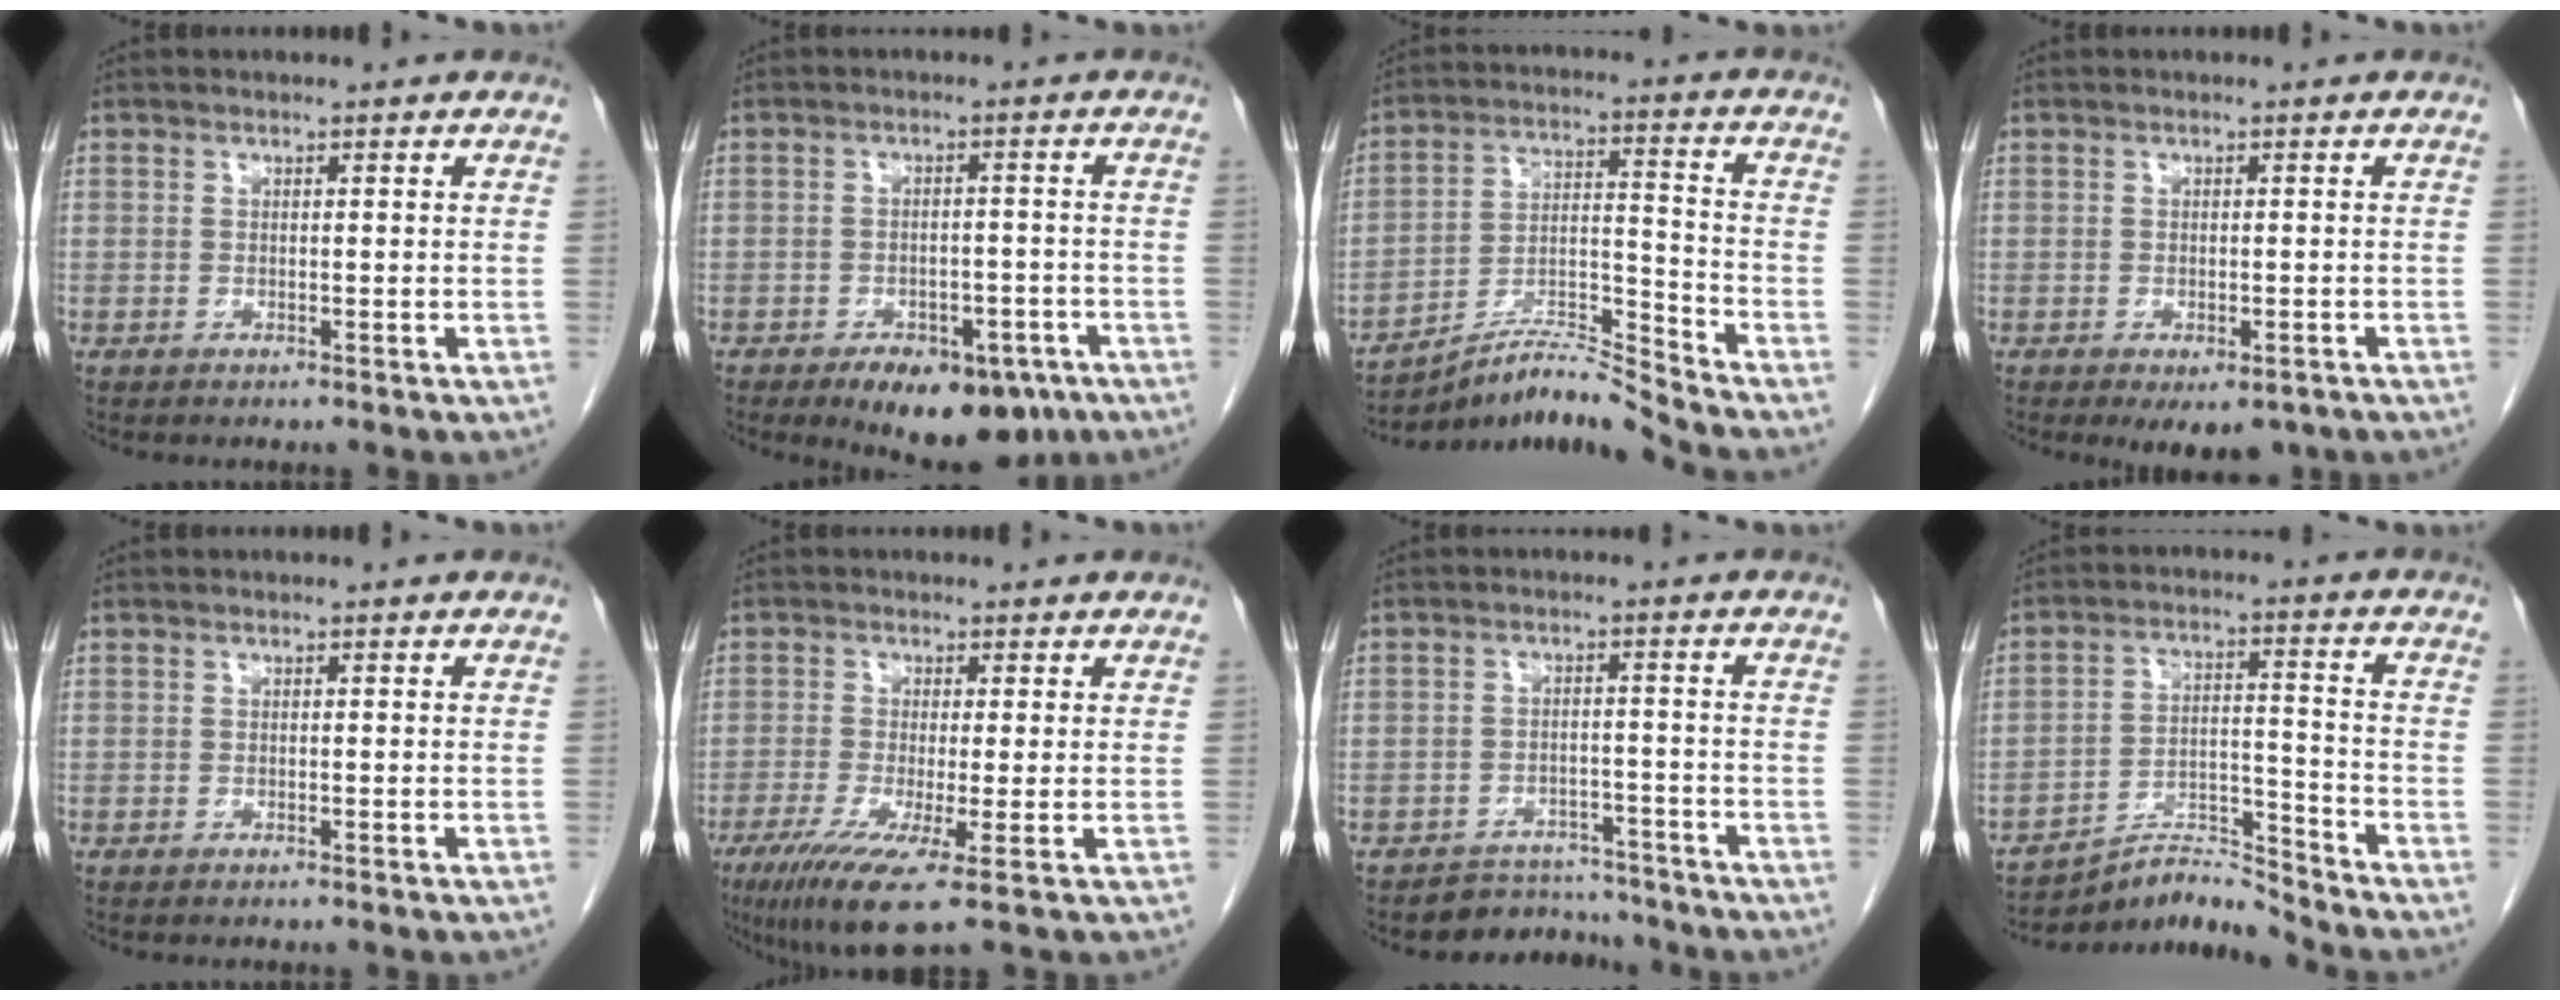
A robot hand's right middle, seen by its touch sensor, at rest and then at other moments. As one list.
[{"total": 11.3, "force": [-7.4, 5.6, 6.5], "torque": [-0.078, 0.003, -0.099]}, {"total": 9.9, "force": [-9.4, -2.2, 2.1], "torque": [-0.043, 0.019, -0.168]}, {"total": 4.5, "force": [-2.9, 2.0, 2.8], "torque": [-0.034, -0.007, -0.033]}, {"total": 0.0}, {"total": 8.1, "force": [-3.9, 0.4, 7.1], "torque": [-0.124, -0.025, -0.067]}, {"total": 5.1, "force": [-4.6, 1.9, -0.9], "torque": [0.017, 0.019, -0.071]}, {"total": 7.3, "force": [-7.1, -1.5, -0.8], "torque": [0.007, 0.023, -0.125]}]